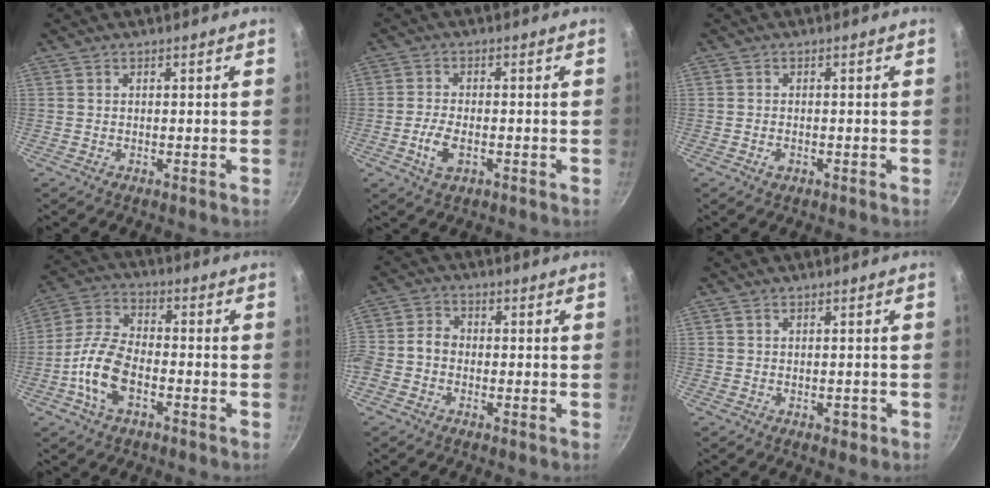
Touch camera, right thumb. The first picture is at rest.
{"total": 5.1, "force": [-1.7, 2.6, 4.1], "torque": [-0.082, 0.008, -0.033]}
{"total": 1.4, "force": [-0.7, 0.9, 0.9], "torque": [-0.017, 0.003, -0.013]}
{"total": 11.4, "force": [-4.1, 6.1, 8.8], "torque": [-0.172, 0.033, -0.090]}
{"total": 5.2, "force": [-1.5, 4.1, 2.8], "torque": [-0.048, 0.024, -0.044]}
{"total": 1.8, "force": [-0.6, 1.2, 1.3], "torque": [-0.005, 0.008, -0.006]}